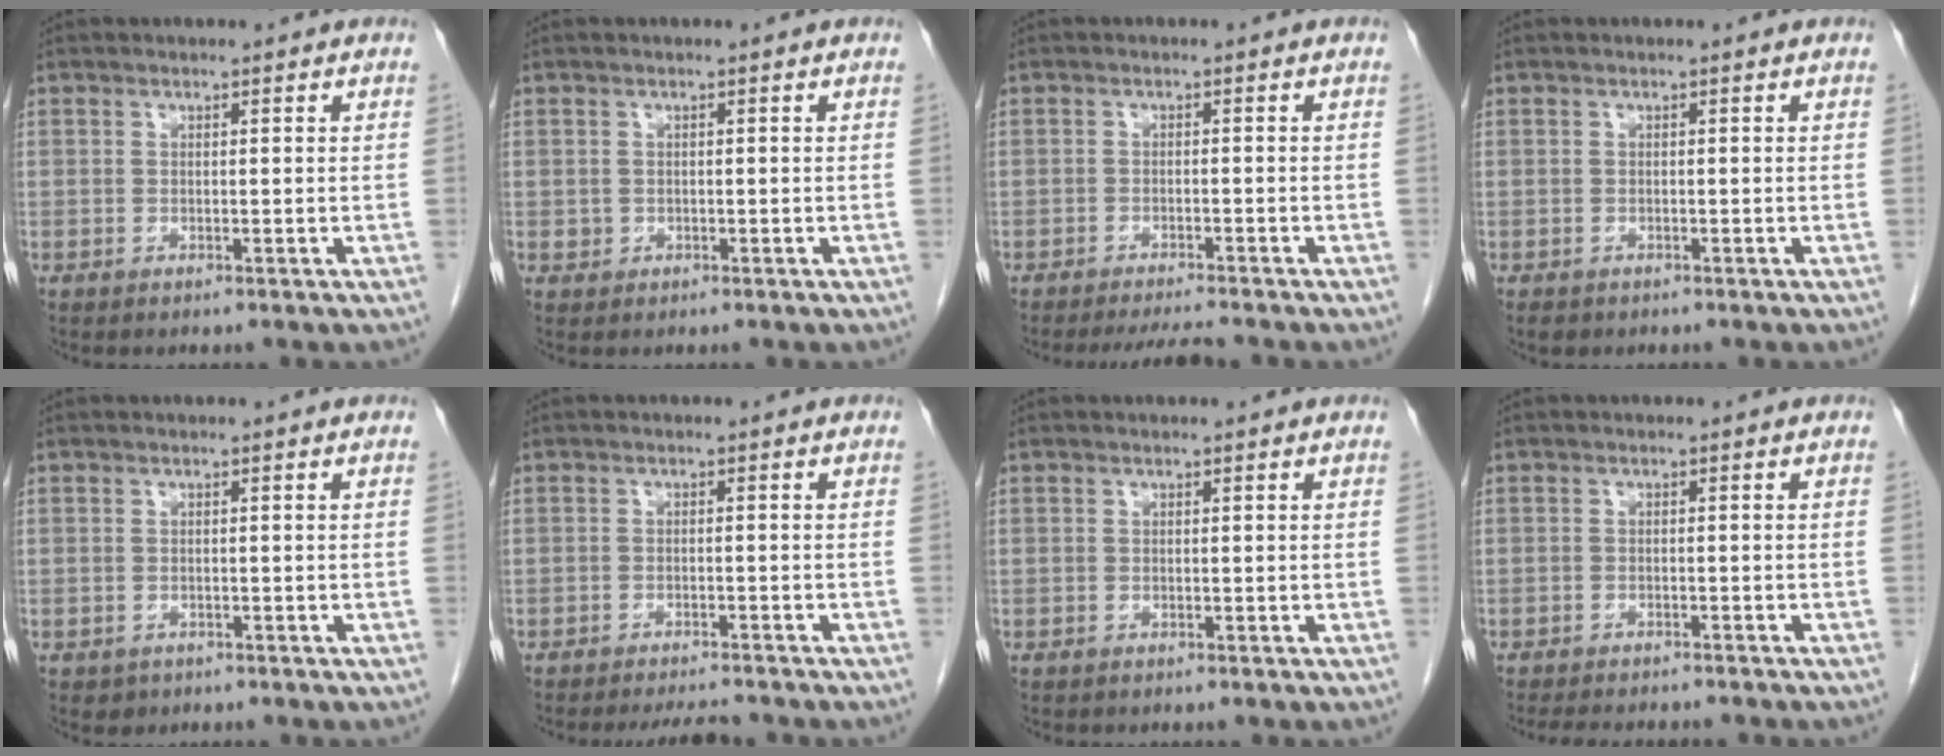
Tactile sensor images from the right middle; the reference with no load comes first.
{"total": 0.7, "force": [-0.1, 0.7, 0.2], "torque": [-0.002, 0.002, 0.001]}
{"total": 4.4, "force": [-4.1, -0.2, 1.5], "torque": [-0.022, -0.014, -0.065]}
{"total": 1.1, "force": [-0.8, 0.7, 0.3], "torque": [-0.009, 0.001, -0.008]}
{"total": 1.4, "force": [-0.7, 1.2, 0.2], "torque": [-0.004, 0.004, -0.004]}
{"total": 4.5, "force": [-4.3, 0.5, 1.2], "torque": [-0.019, -0.010, -0.065]}
{"total": 0.0}
{"total": 9.2, "force": [-8.2, 2.0, 3.7], "torque": [-0.050, -0.005, -0.103]}